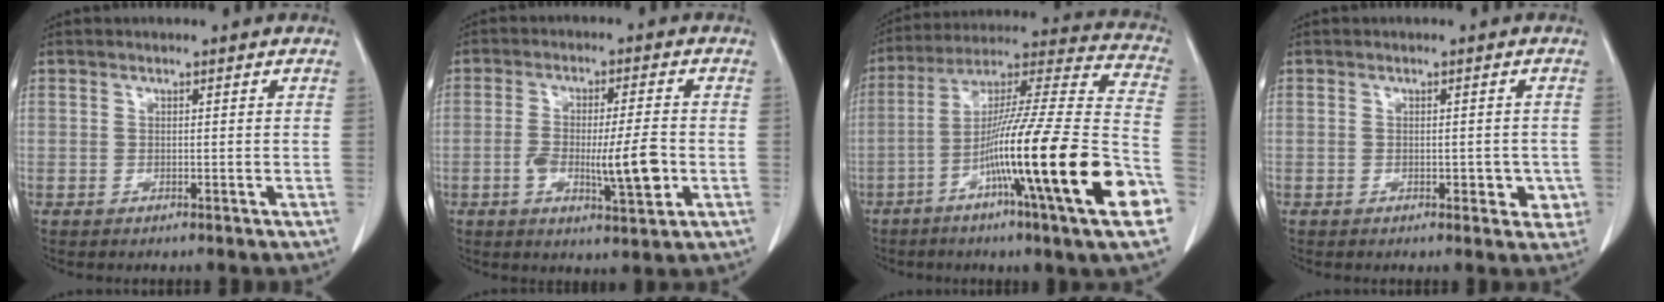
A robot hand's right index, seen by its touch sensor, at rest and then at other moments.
{"total": 8.7, "force": [-1.9, 1.2, 8.4], "torque": [-0.144, -0.001, -0.027]}
{"total": 29.0, "force": [-9.9, 0.4, 27.3], "torque": [-0.381, -0.026, -0.171]}
{"total": 3.5, "force": [-1.0, 1.9, 2.7], "torque": [-0.018, 0.003, -0.006]}